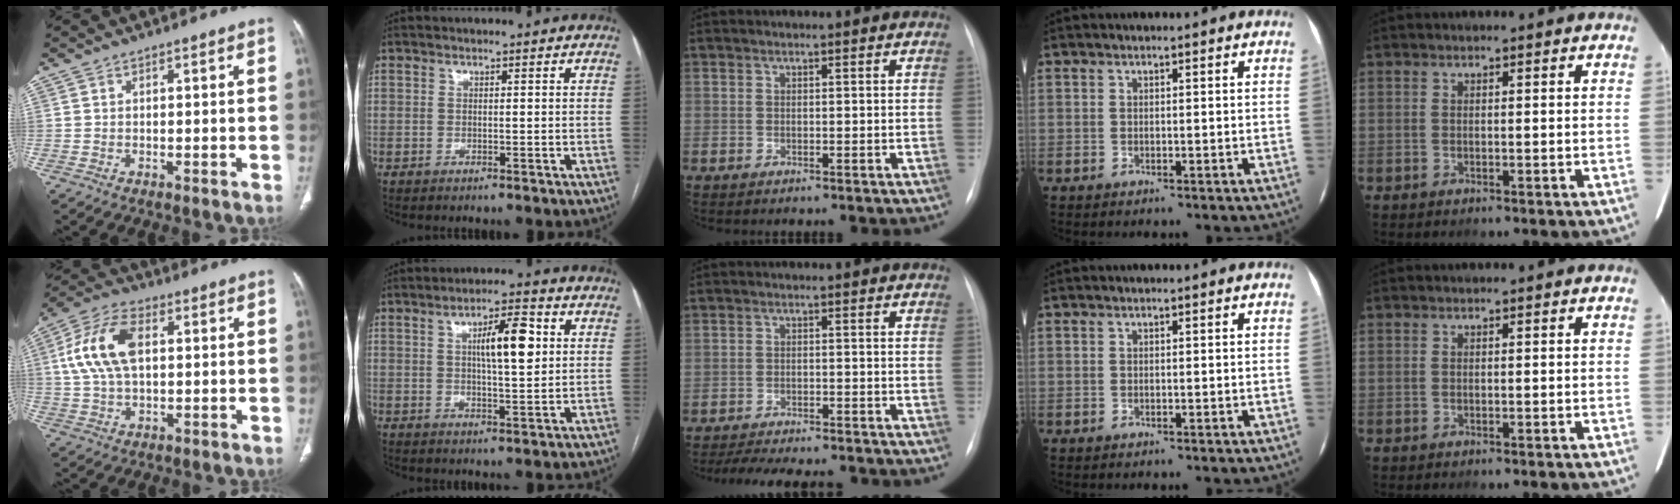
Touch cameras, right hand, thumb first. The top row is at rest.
{"thumb": {"total": 12.4, "force": [2.3, 6.9, 10.0], "torque": [-0.206, 0.018, 0.041]}, "index": {"total": 8.2, "force": [2.0, 1.8, 7.8], "torque": [-0.128, 0.012, 0.033]}, "middle": {"total": 12.4, "force": [-11.1, 2.4, 4.8], "torque": [-0.079, -0.002, -0.147]}}